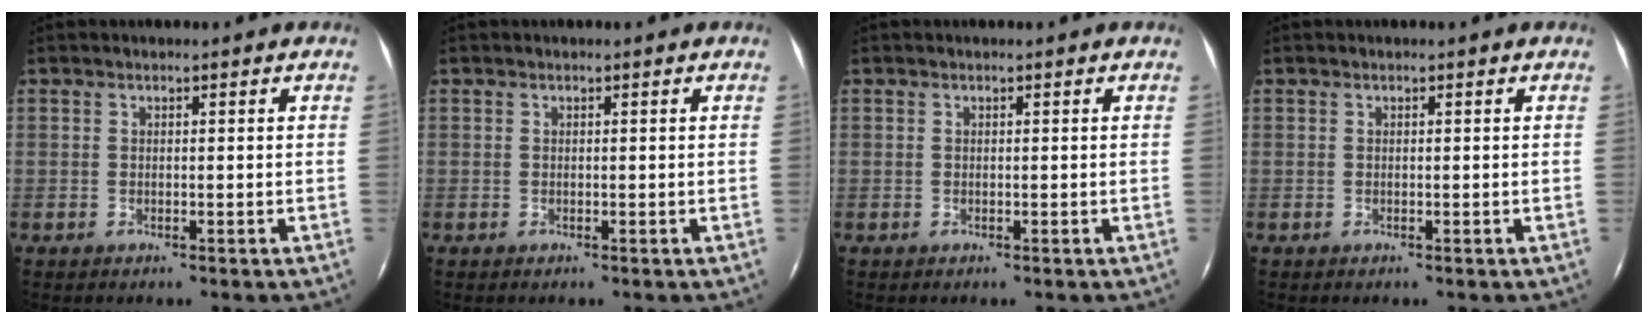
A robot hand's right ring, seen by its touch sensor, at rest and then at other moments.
{"total": 0.0}
{"total": 0.0}
{"total": 0.0}